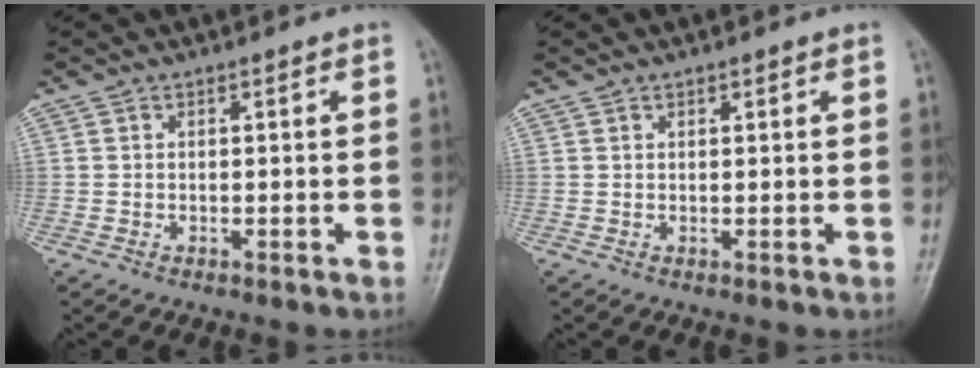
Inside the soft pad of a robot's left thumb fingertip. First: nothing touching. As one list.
[{"total": 0.7, "force": [0.5, 0.4, 0.4], "torque": [-0.002, -0.001, 0.006]}]